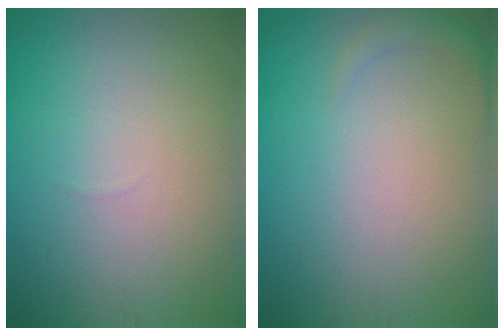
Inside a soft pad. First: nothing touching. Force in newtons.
{"total": 1.3, "press": 1.3, "slide": 0.2}